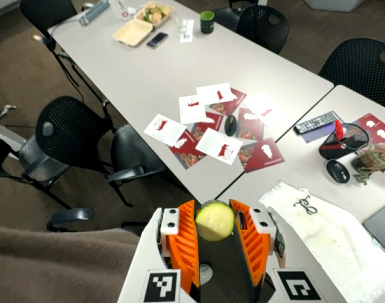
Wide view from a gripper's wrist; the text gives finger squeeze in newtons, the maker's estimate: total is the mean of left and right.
{"total": 13.2, "left": 13.6, "right": 12.8}